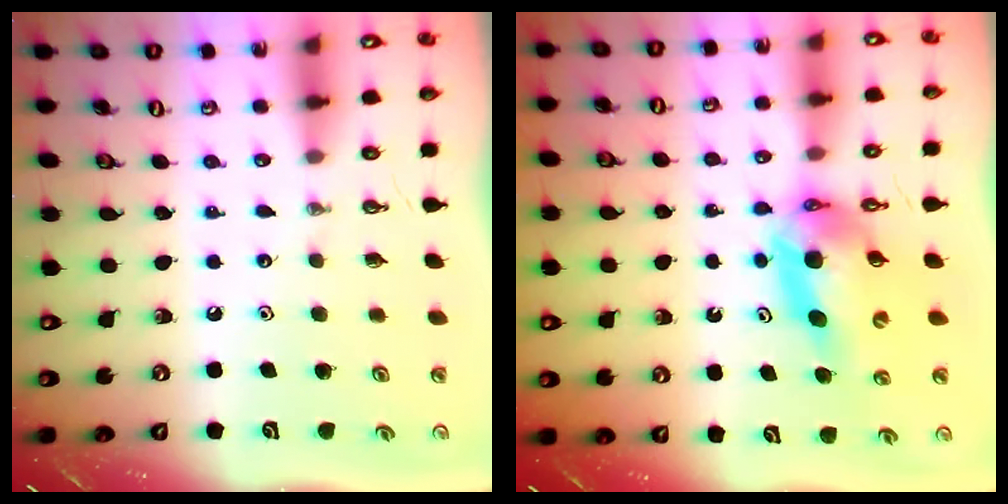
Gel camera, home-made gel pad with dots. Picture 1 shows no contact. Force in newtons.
{"total": 9.8, "press": 9.8, "slide": 1.0}